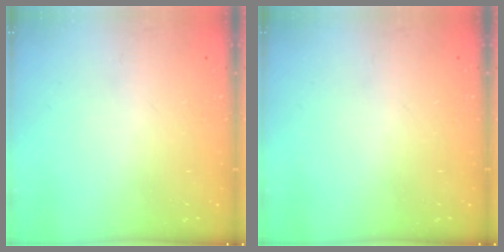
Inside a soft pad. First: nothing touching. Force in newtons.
{"total": 0.0}